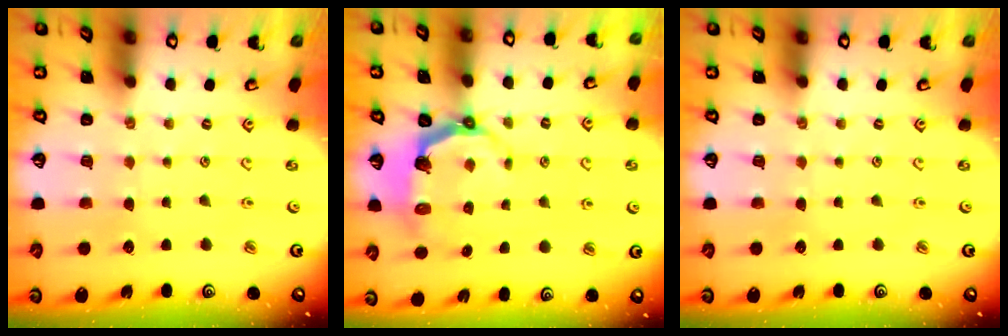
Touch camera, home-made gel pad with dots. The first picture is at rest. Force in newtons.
{"total": 4.6, "press": 2.9, "slide": 3.6}
{"total": 0.0}